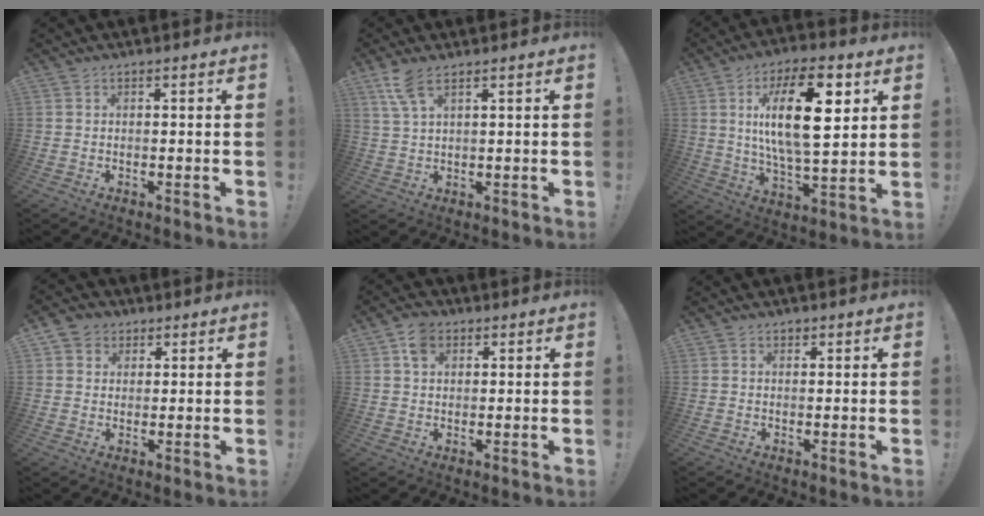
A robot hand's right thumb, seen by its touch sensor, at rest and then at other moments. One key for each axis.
{"total": 6.1, "fx": 4.0, "fy": 1.6, "fz": 4.4, "tx": -0.090, "ty": -0.010, "tz": 0.074}
{"total": 20.3, "fx": 6.1, "fy": 7.4, "fz": 17.9, "tx": -0.322, "ty": -0.009, "tz": 0.082}
{"total": 5.0, "fx": 2.0, "fy": 4.5, "fz": 1.0, "tx": -0.015, "ty": -0.008, "tz": 0.039}
{"total": 5.8, "fx": 2.7, "fy": 4.0, "fz": 3.2, "tx": -0.056, "ty": 0.002, "tz": 0.052}
{"total": 0.9, "fx": 0.6, "fy": 0.6, "fz": 0.1, "tx": 0.001, "ty": -0.002, "tz": 0.011}